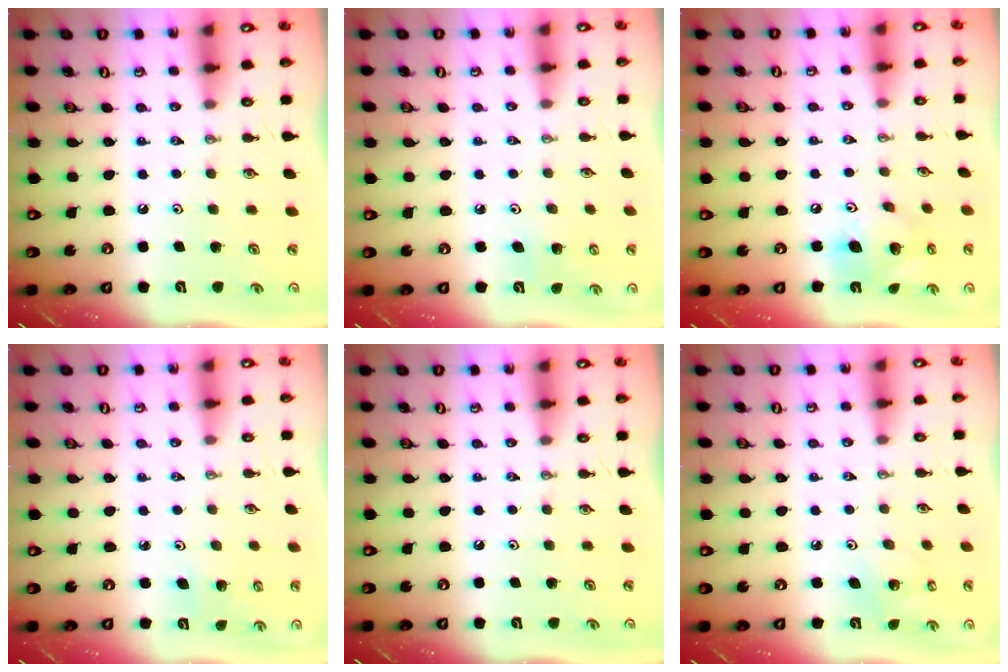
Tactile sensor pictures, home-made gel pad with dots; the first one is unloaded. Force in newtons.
{"total": 3.8, "press": 3.8, "slide": 0.3}
{"total": 13.0, "press": 12.8, "slide": 2.2}
{"total": 2.9, "press": 2.8, "slide": 0.8}
{"total": 0.0}
{"total": 3.5, "press": 3.5, "slide": 0.3}